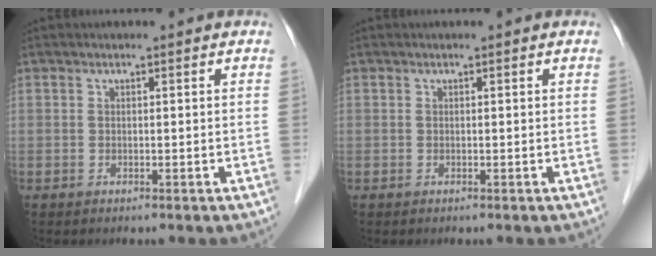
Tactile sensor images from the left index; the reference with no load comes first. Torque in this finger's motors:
{"motor_torque": [0.00, 0.00, 0.02, 0.00]}